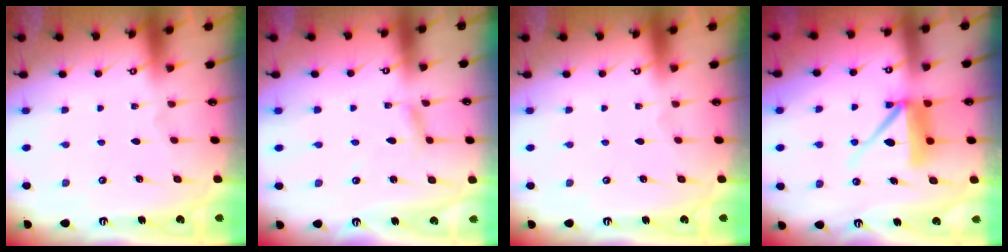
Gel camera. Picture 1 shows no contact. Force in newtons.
{"total": 2.3, "press": 2.3, "slide": 0.1}
{"total": 0.0}
{"total": 10.7, "press": 10.6, "slide": 1.0}